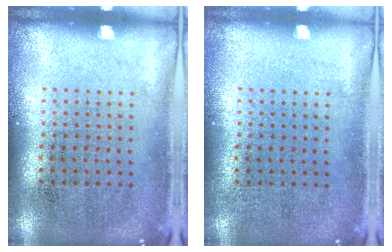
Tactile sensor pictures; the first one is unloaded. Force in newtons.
{"total": 0.0}